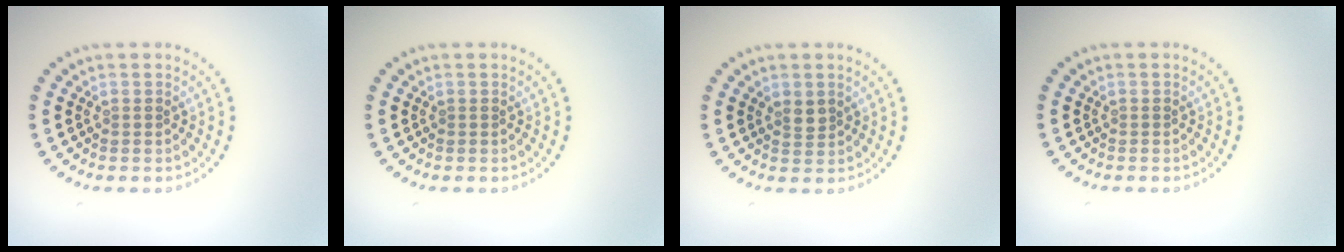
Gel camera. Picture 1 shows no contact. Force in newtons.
{"total": 0.0}
{"total": 1.3, "press": 1.1, "slide": 0.7}
{"total": 0.0}